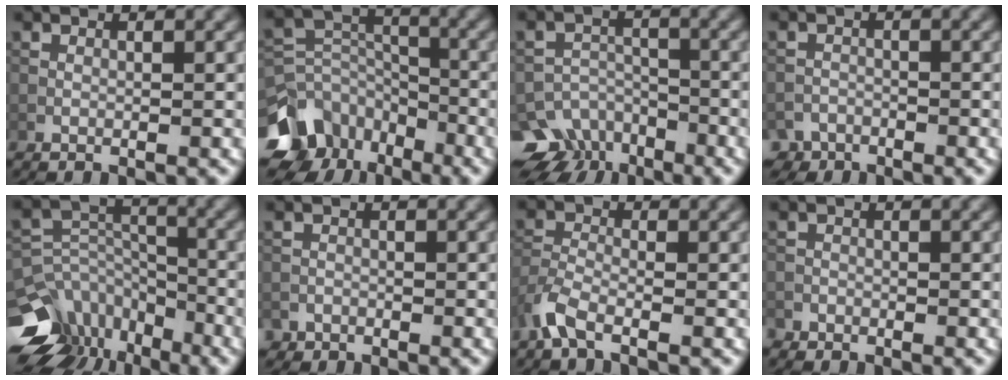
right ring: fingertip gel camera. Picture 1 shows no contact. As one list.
[{"total": 9.9, "force": [-6.0, 7.0, 3.6], "torque": [-0.061, 0.010, -0.111]}, {"total": 9.6, "force": [-7.2, 5.9, 2.1], "torque": [-0.029, -0.013, -0.109]}, {"total": 3.5, "force": [-3.2, 1.4, -0.1], "torque": [0.007, -0.012, -0.053]}, {"total": 12.3, "force": [-8.0, 7.9, 4.9], "torque": [-0.103, 0.012, -0.124]}, {"total": 1.5, "force": [-1.3, 0.7, -0.4], "torque": [0.011, 0.001, -0.024]}, {"total": 3.5, "force": [-2.4, 1.5, 2.0], "torque": [-0.040, -0.006, -0.061]}, {"total": 1.3, "force": [-1.3, 0.4, -0.1], "torque": [0.002, -0.002, -0.030]}]